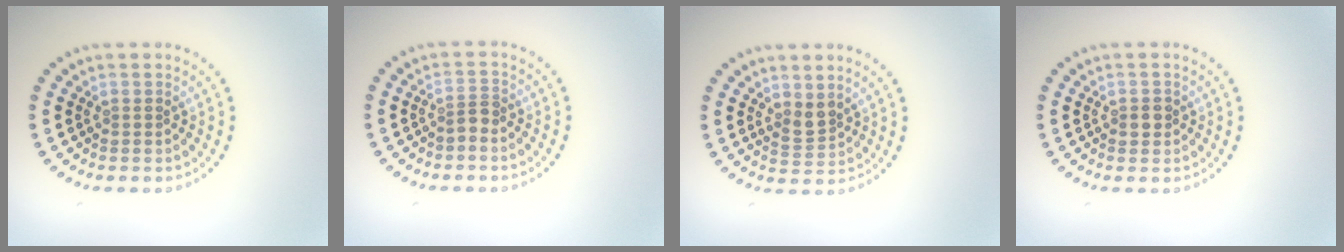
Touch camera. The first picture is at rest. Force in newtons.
{"total": 1.1, "press": 0.8, "slide": 0.8}
{"total": 1.8, "press": 1.5, "slide": 1.1}
{"total": 1.2, "press": 1.2, "slide": 0.3}